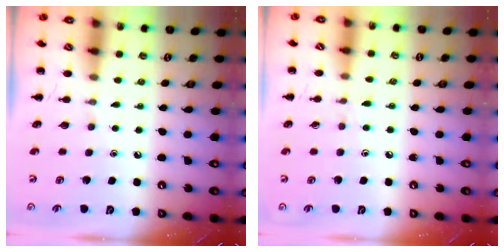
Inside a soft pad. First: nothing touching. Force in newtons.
{"total": 4.8, "press": 4.3, "slide": 2.0}